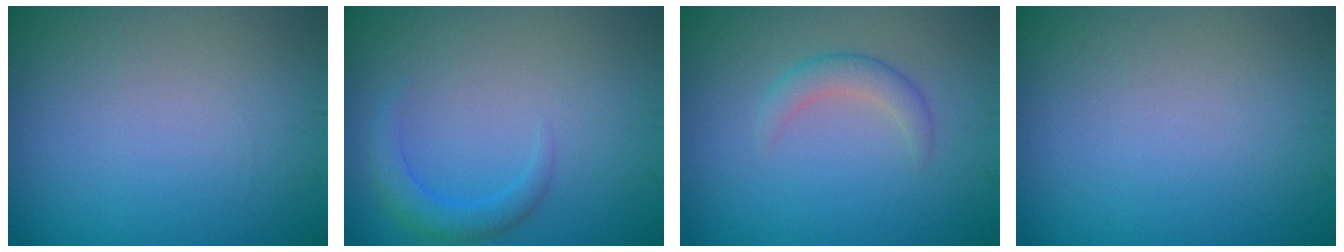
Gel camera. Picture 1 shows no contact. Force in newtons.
{"total": 2.1, "press": 2.1, "slide": 0.3}
{"total": 2.0, "press": 2.0, "slide": 0.1}
{"total": 0.0}